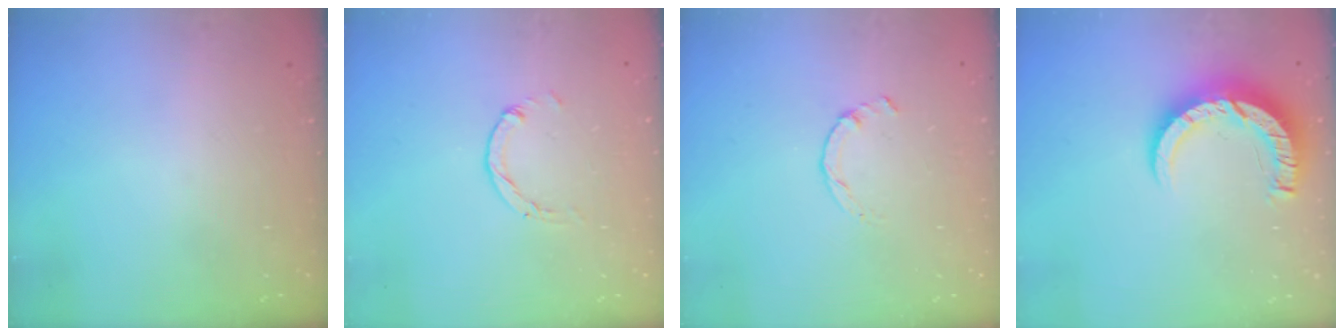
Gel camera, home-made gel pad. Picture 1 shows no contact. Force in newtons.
{"total": 1.5, "press": 1.5, "slide": 0.2}
{"total": 0.0}
{"total": 10.0, "press": 9.9, "slide": 1.0}